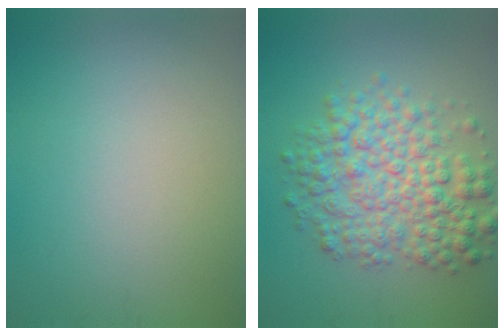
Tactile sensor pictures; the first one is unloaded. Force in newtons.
{"total": 6.9, "press": 6.9, "slide": 0.1}